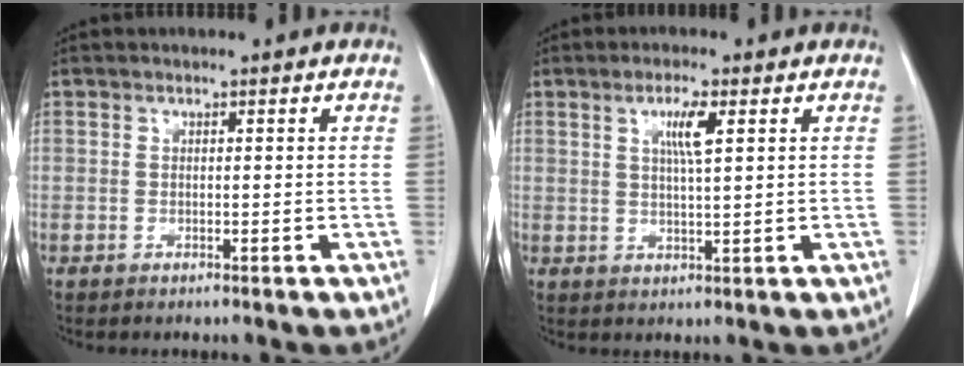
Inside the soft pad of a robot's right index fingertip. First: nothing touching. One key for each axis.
{"total": 4.3, "fx": 1.7, "fy": 0.2, "fz": 3.9, "tx": -0.072, "ty": -0.002, "tz": 0.029}